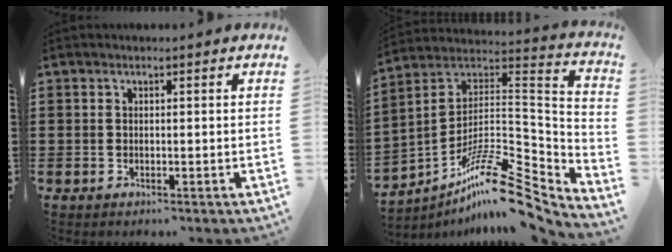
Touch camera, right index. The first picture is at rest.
{"total": 14.3, "force": [-10.6, 3.6, 8.9], "torque": [-0.147, 0.022, -0.198]}